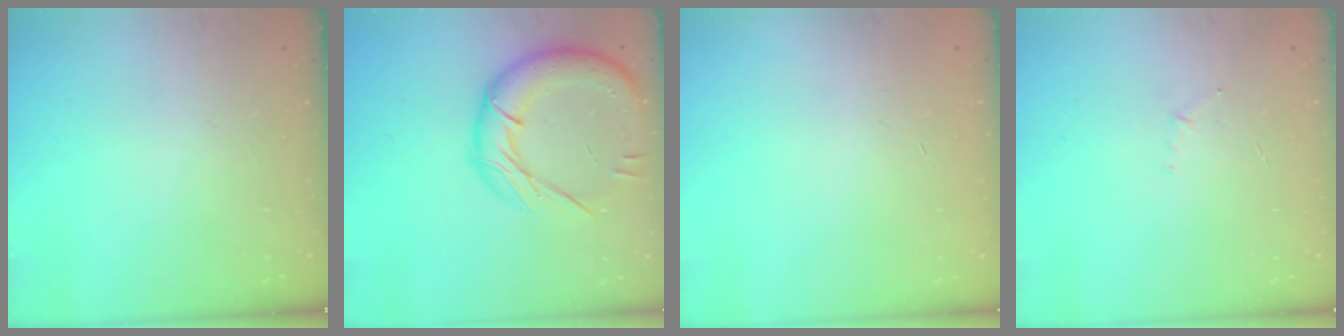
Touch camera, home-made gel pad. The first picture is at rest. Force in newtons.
{"total": 18.0, "press": 17.9, "slide": 2.2}
{"total": 0.6, "press": 0.5, "slide": 0.2}
{"total": 2.9, "press": 2.8, "slide": 0.8}